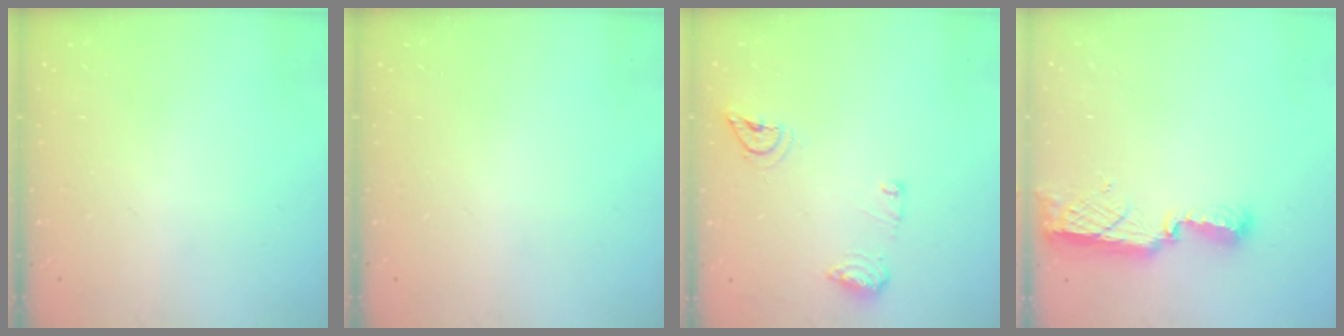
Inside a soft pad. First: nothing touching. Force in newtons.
{"total": 0.0}
{"total": 8.5, "press": 8.5, "slide": 0.1}
{"total": 8.5, "press": 8.4, "slide": 0.8}